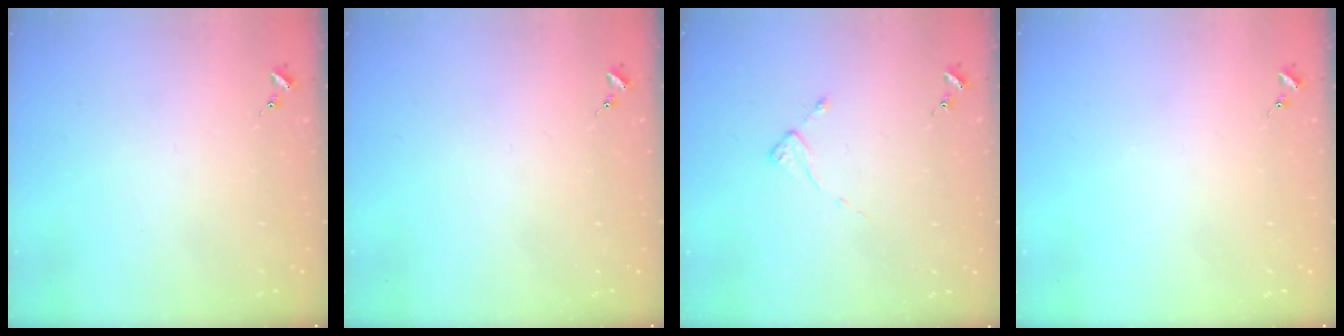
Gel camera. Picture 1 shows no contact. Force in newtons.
{"total": 0.0}
{"total": 2.0, "press": 1.9, "slide": 0.4}
{"total": 0.0}